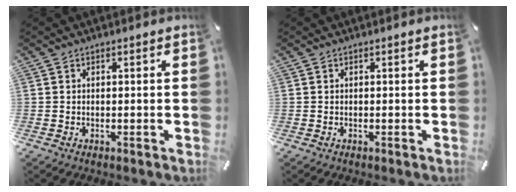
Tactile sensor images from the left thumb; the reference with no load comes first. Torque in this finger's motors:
{"motor_torque": [-0.01, 0.02, 0.00, 0.00, 0.00]}